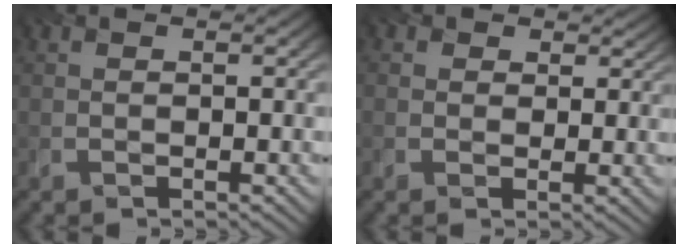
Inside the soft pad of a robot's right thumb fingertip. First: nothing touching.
{"total": 2.2, "force": [1.2, 1.8, 0.5], "torque": [-0.012, -0.006, 0.012]}